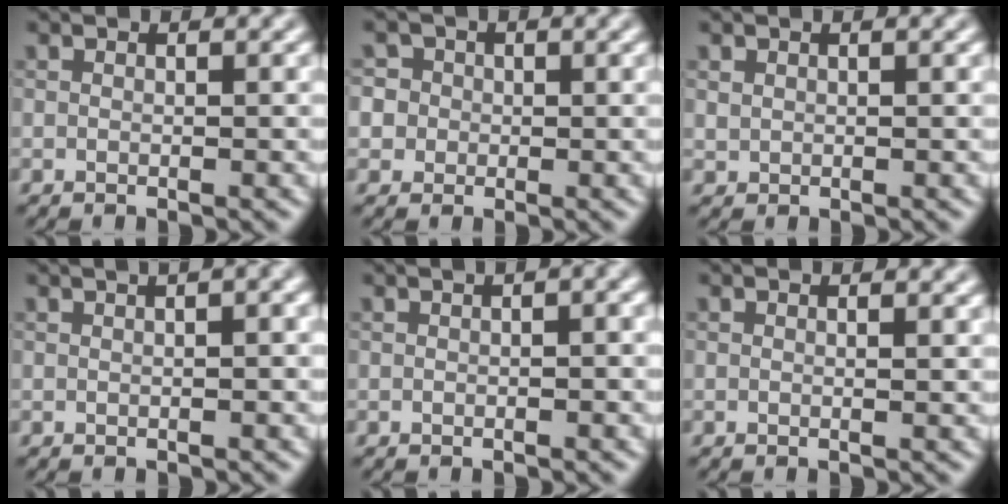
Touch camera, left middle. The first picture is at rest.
{"total": 5.1, "force": [1.3, 4.7, 1.6], "torque": [-0.028, 0.037, -0.002]}
{"total": 0.7, "force": [0.3, 0.6, 0.1], "torque": [-0.004, -0.002, 0.011]}
{"total": 6.9, "force": [2.6, 3.3, 5.5], "torque": [-0.030, 0.048, 0.009]}
{"total": 2.5, "force": [0.6, 0.8, 2.3], "torque": [-0.023, 0.009, 0.001]}
{"total": 0.6, "force": [0.1, 0.1, 0.5], "torque": [-0.006, 0.002, -0.001]}